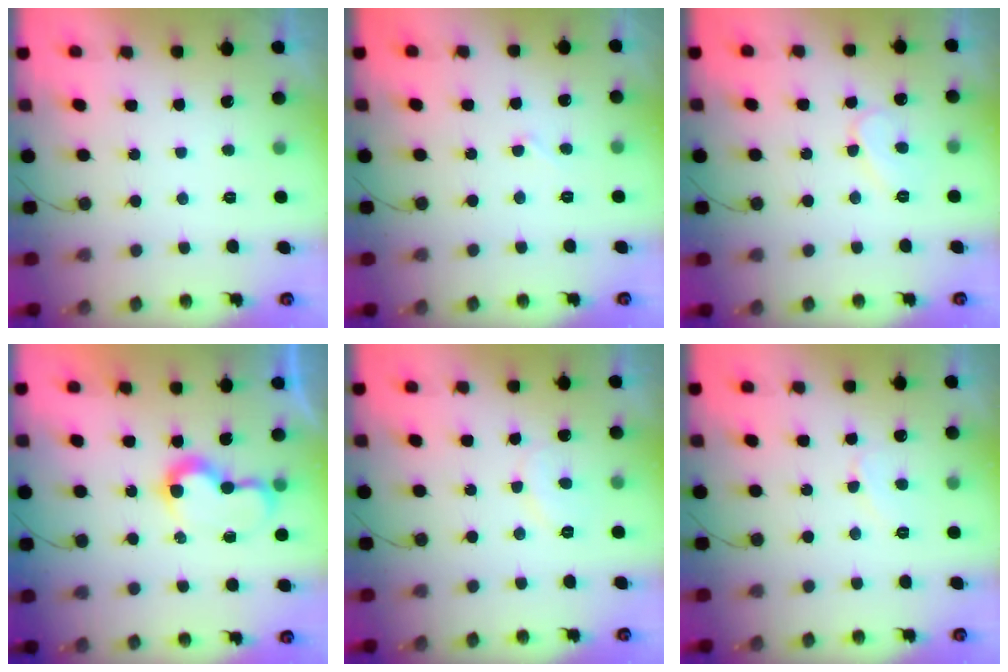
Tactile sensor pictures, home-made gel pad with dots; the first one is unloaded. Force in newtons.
{"total": 2.8, "press": 2.8, "slide": 0.2}
{"total": 6.3, "press": 6.3, "slide": 0.6}
{"total": 7.2, "press": 7.2, "slide": 0.2}
{"total": 6.8, "press": 6.8, "slide": 0.6}
{"total": 3.8, "press": 3.8, "slide": 0.6}